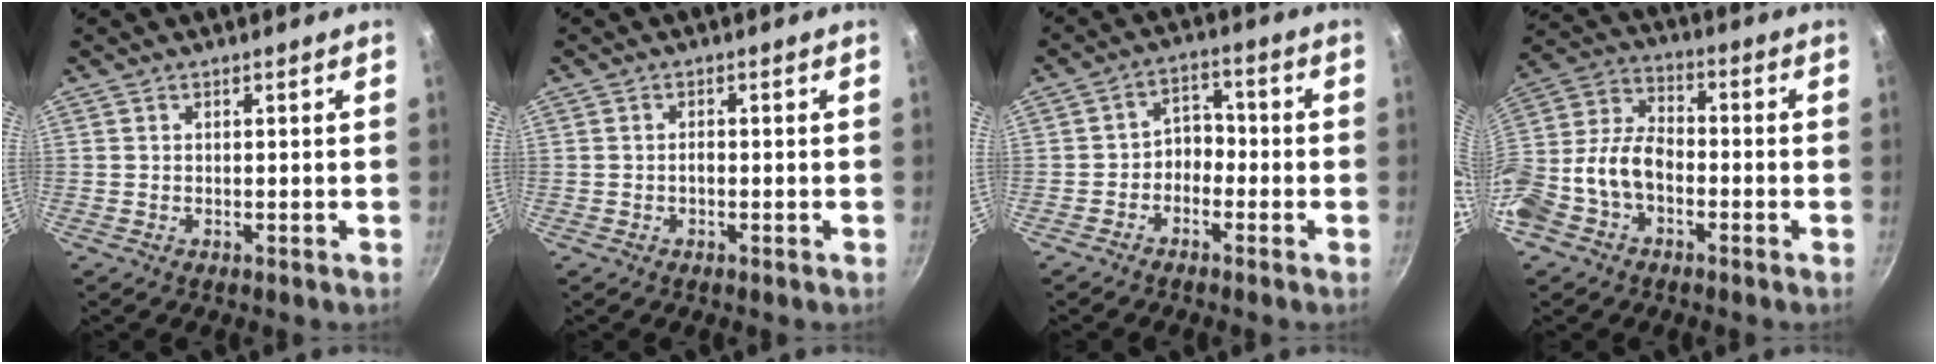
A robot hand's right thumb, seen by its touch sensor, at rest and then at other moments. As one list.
[{"total": 1.1, "force": [-0.4, 0.6, 0.8], "torque": [-0.010, 0.007, -0.006]}, {"total": 4.6, "force": [-2.0, 3.5, 2.3], "torque": [-0.011, 0.036, -0.042]}, {"total": 13.9, "force": [-4.0, 9.4, 9.4], "torque": [-0.180, 0.054, -0.090]}]